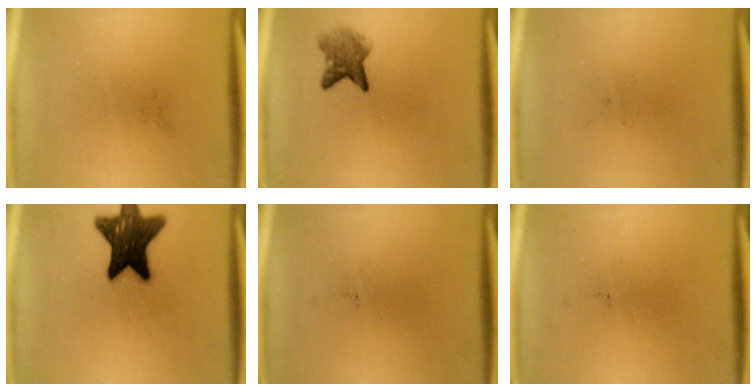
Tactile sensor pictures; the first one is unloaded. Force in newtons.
{"total": 4.0}
{"total": 0.0}
{"total": 14.5}
{"total": 0.0}
{"total": 0.0}